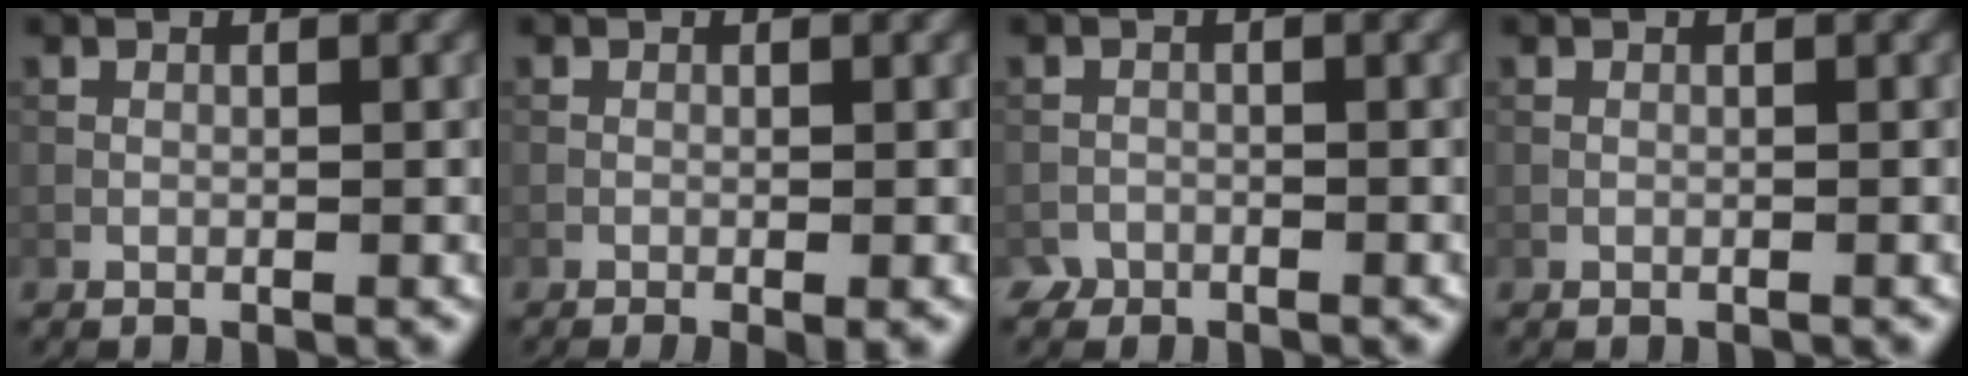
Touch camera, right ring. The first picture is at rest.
{"total": 1.6, "force": [-0.6, 0.4, 1.4], "torque": [-0.020, -0.003, -0.010]}
{"total": 1.2, "force": [-1.0, 0.6, -0.2], "torque": [-0.003, 0.006, -0.017]}
{"total": 0.0}